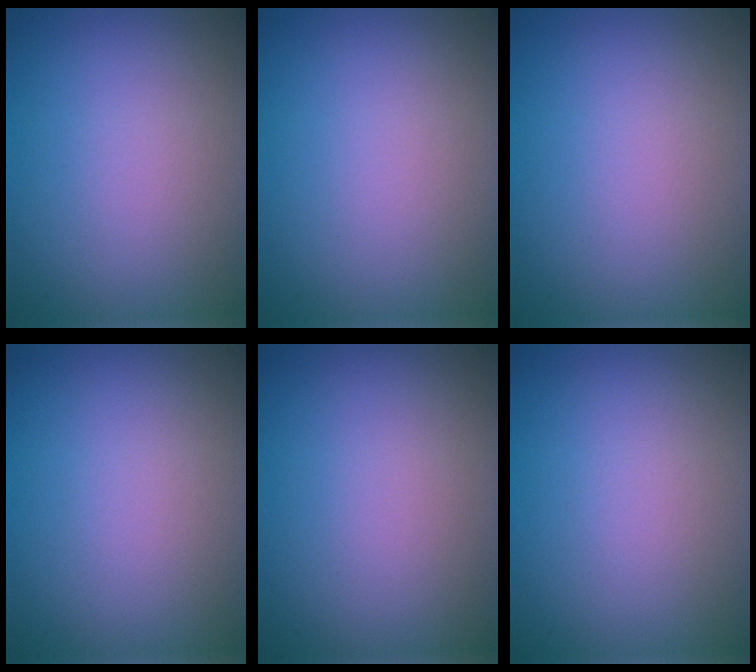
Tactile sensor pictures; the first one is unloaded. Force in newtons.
{"total": 0.0}
{"total": 0.0}
{"total": 0.0}
{"total": 0.0}
{"total": 0.0}